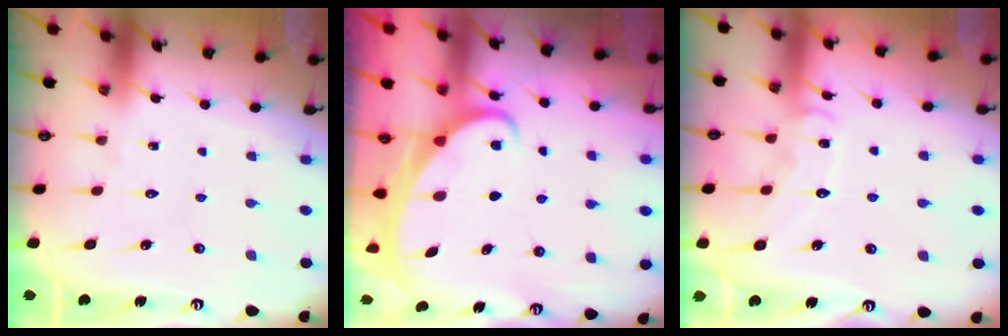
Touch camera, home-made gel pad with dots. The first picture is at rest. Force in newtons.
{"total": 2.2, "press": 2.2, "slide": 0.3}
{"total": 9.4, "press": 9.4, "slide": 0.7}